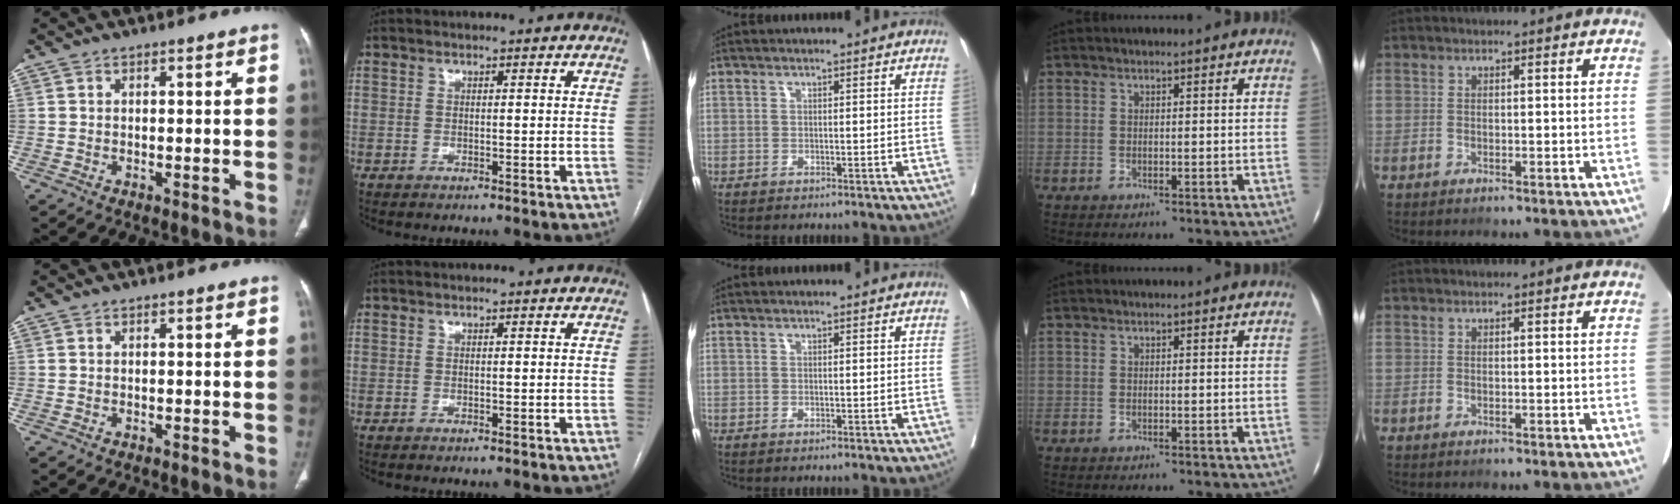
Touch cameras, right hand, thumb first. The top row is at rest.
{}